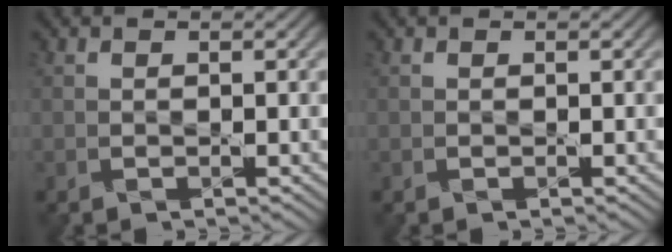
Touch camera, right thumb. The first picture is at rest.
{"total": 0.0}